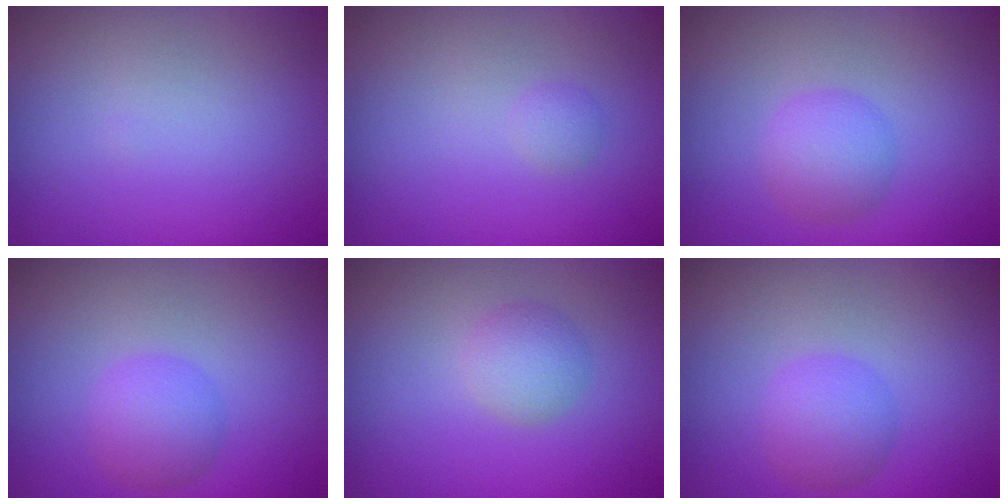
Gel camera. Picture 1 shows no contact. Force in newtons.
{"total": 0.9, "press": 0.9, "slide": 0.0}
{"total": 2.9, "press": 2.9, "slide": 0.0}
{"total": 2.6, "press": 2.6, "slide": 0.2}
{"total": 2.3, "press": 2.3, "slide": 0.1}
{"total": 2.6, "press": 2.6, "slide": 0.2}